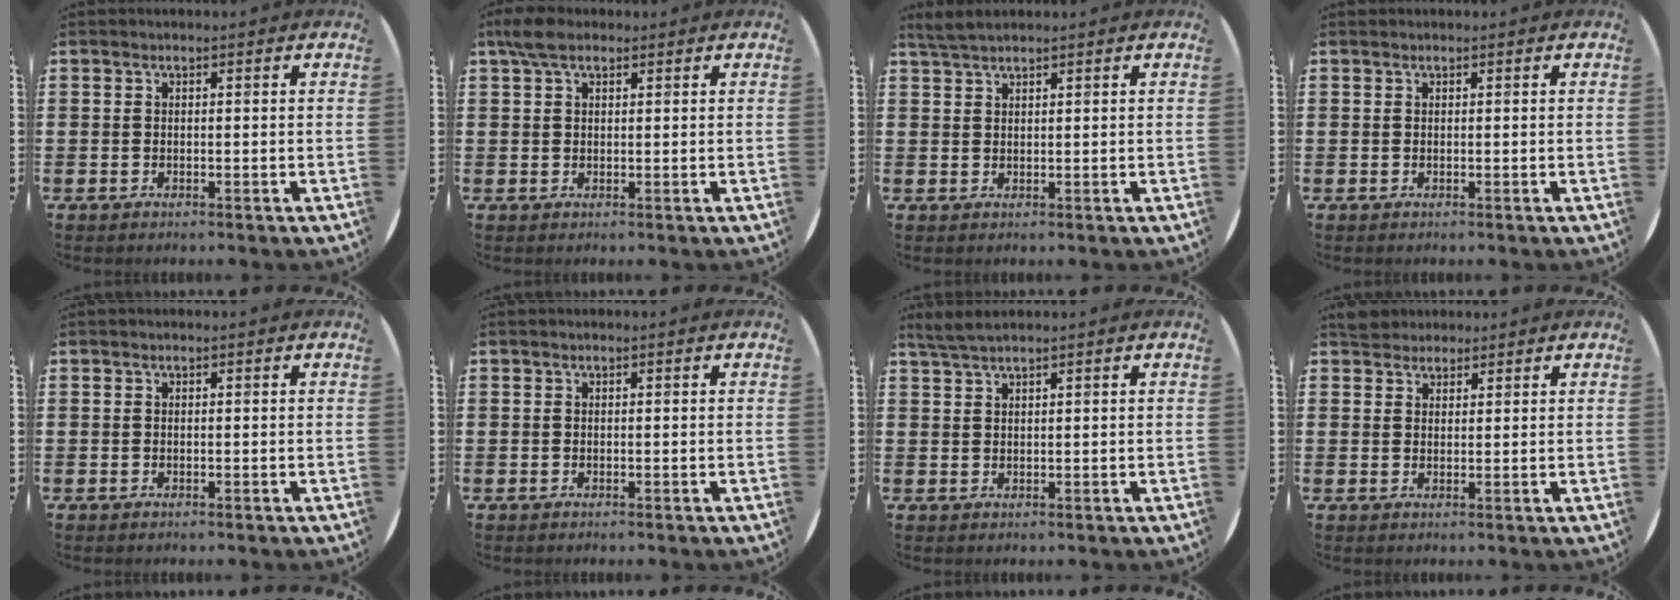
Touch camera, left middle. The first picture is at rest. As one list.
[{"total": 3.4, "force": [2.3, 1.6, 2.1], "torque": [-0.038, 0.007, 0.040]}, {"total": 2.2, "force": [2.0, 0.2, 0.8], "torque": [-0.018, 0.004, 0.038]}, {"total": 0.0}, {"total": 0.0}, {"total": 0.0}, {"total": 2.1, "force": [1.8, -0.1, 1.0], "torque": [-0.020, 0.003, 0.034]}, {"total": 2.8, "force": [2.6, 1.0, 0.1], "torque": [0.001, -0.001, 0.050]}]